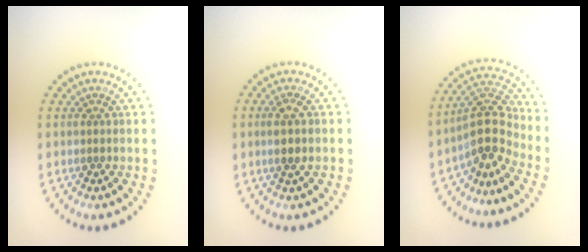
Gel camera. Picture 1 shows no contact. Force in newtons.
{"total": 2.0, "press": 1.8, "slide": 0.8}
{"total": 4.2, "press": 3.7, "slide": 2.1}